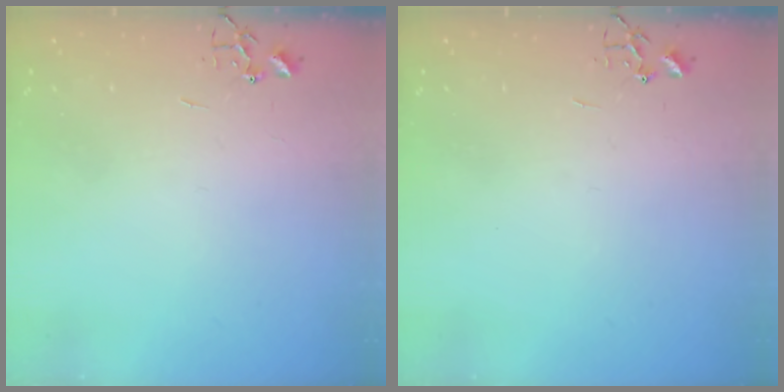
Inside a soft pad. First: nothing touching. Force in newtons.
{"total": 0.0}